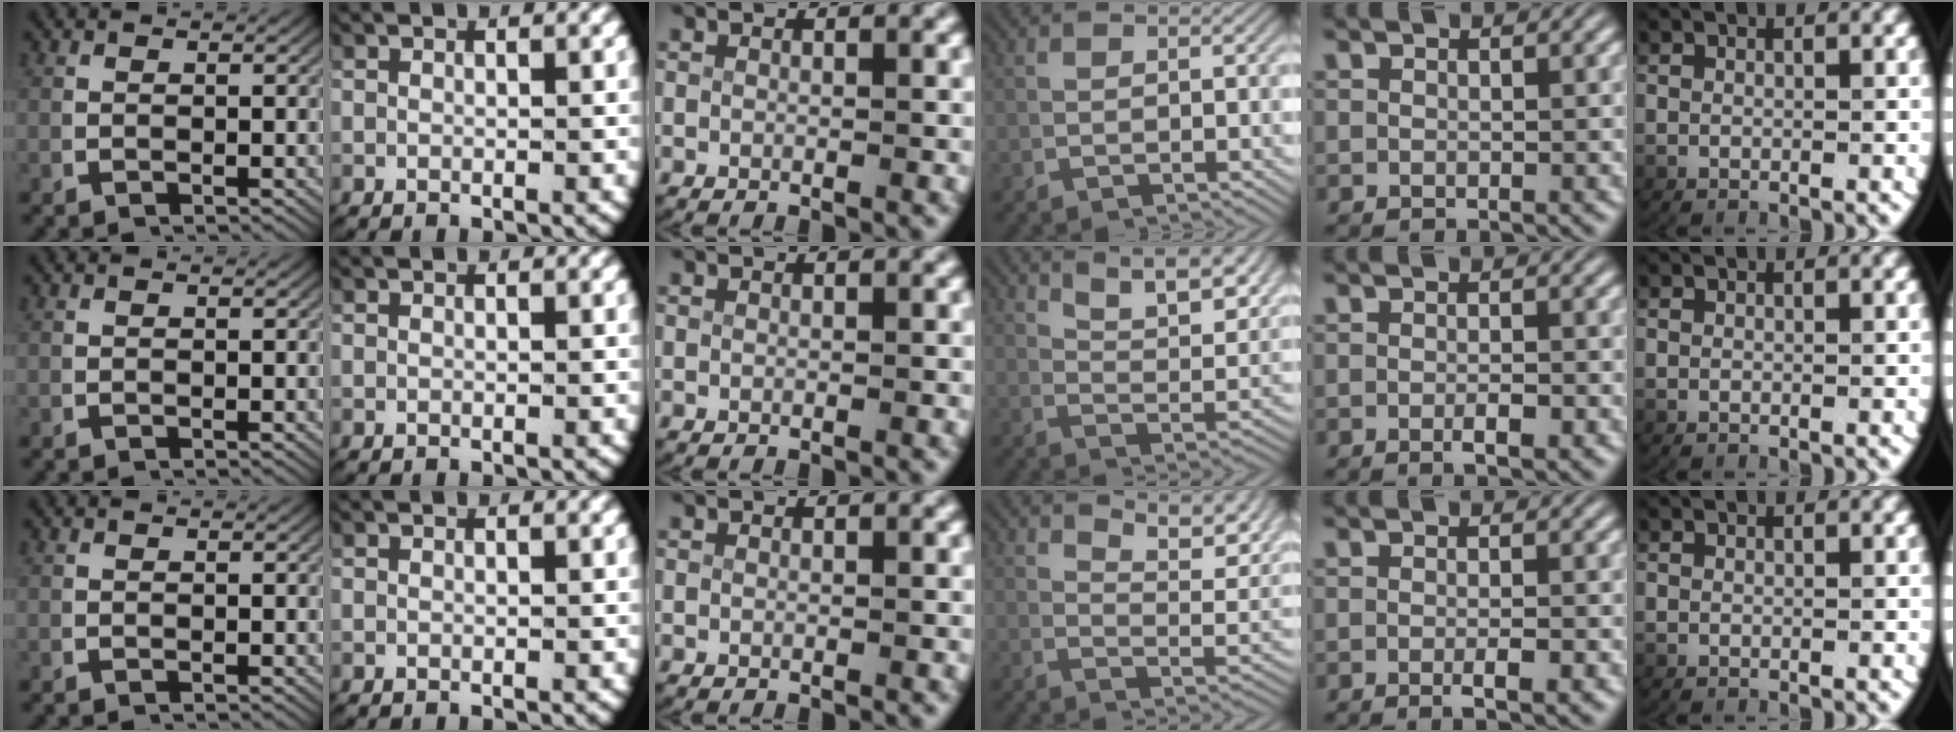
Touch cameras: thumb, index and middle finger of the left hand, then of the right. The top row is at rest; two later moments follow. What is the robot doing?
{"motion": "lift_and_place", "object": "map"}